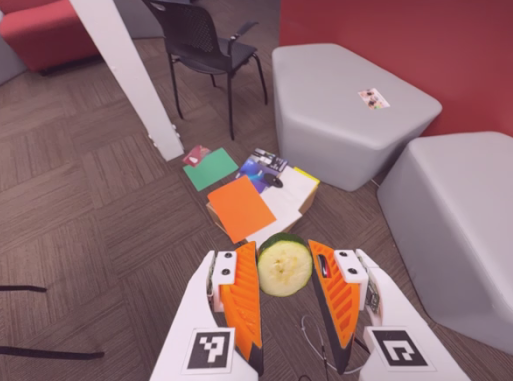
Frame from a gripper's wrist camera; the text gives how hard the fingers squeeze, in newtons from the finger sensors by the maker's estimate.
{"total": 9.2, "left": 9.7, "right": 8.8}